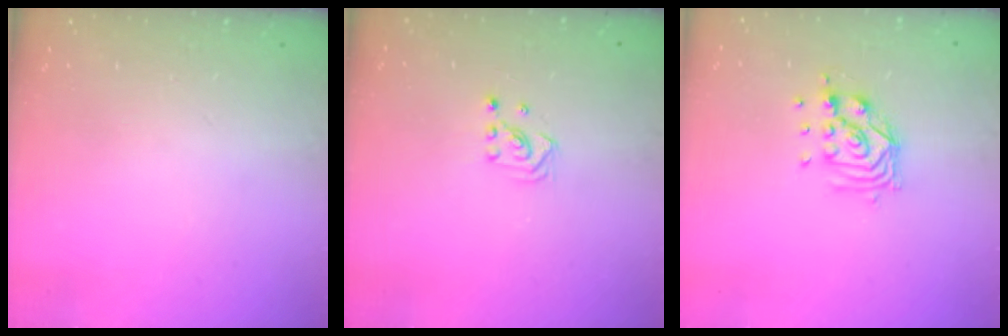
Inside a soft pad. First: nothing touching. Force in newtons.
{"total": 2.6, "press": 2.6, "slide": 0.3}
{"total": 9.3, "press": 9.3, "slide": 0.9}